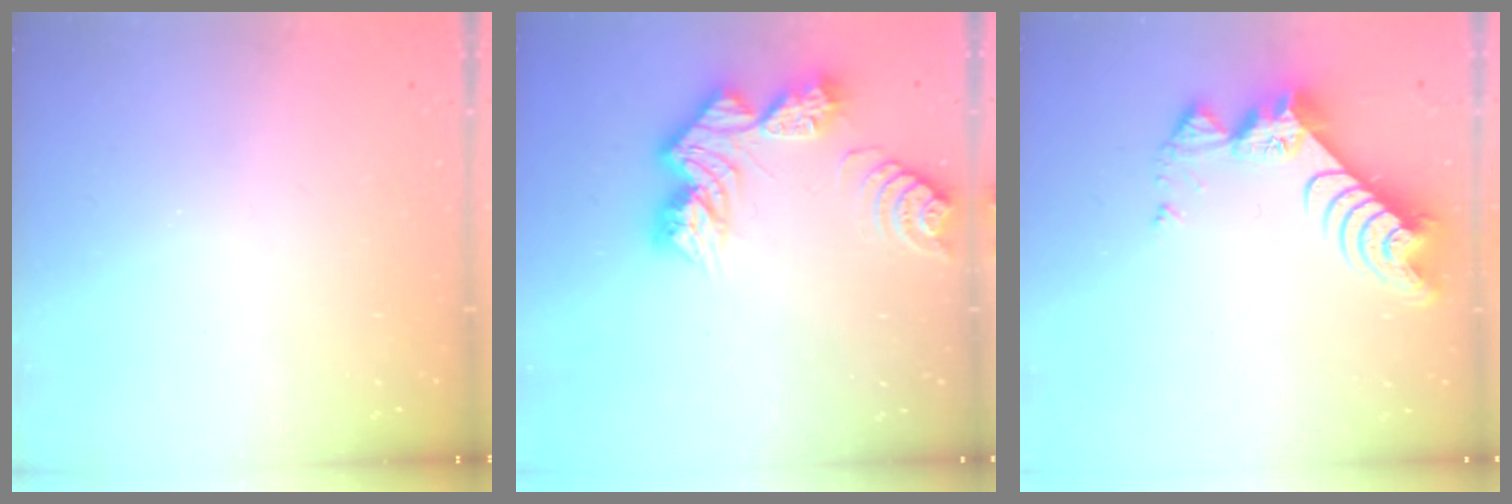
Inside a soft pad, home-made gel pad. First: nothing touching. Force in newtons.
{"total": 13.0, "press": 13.0, "slide": 1.1}
{"total": 10.7, "press": 10.7, "slide": 0.9}